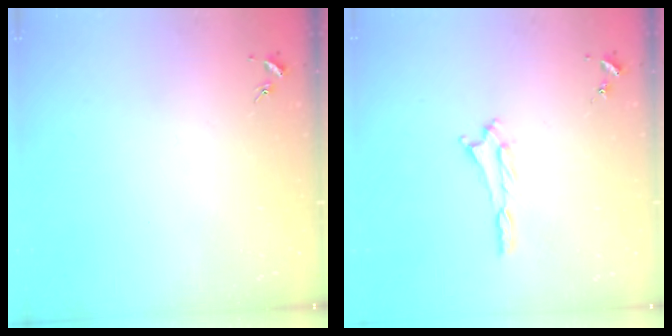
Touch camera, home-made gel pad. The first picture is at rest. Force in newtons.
{"total": 1.2, "press": 1.2, "slide": 0.2}